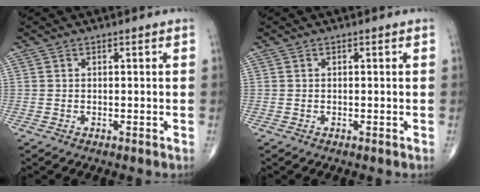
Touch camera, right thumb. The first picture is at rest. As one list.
[{"total": 0.0}]